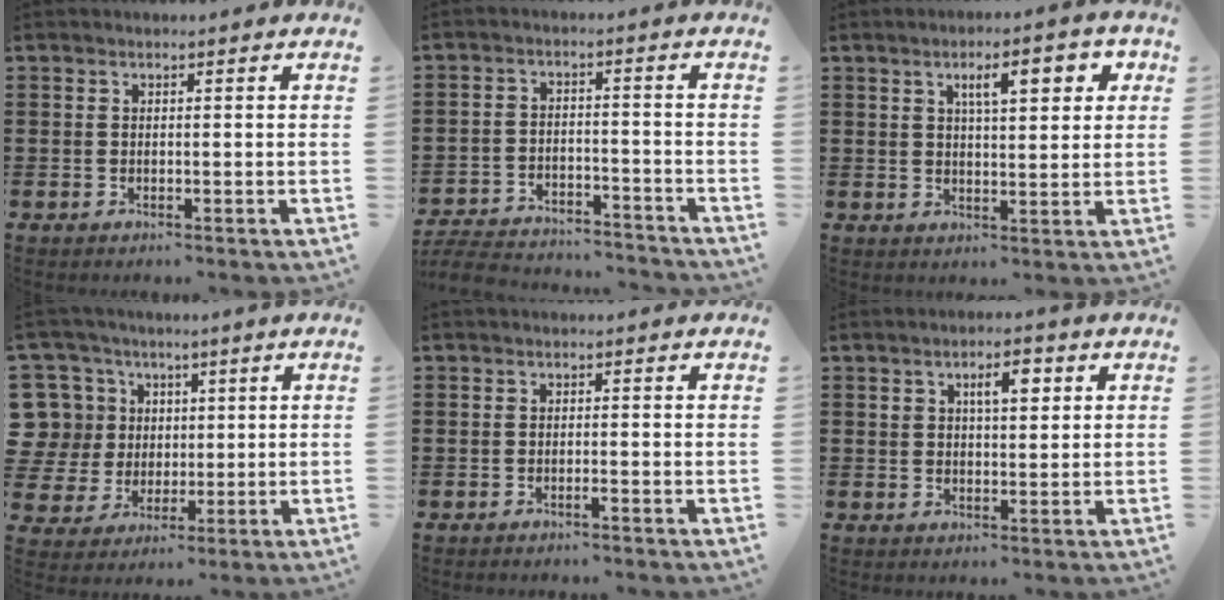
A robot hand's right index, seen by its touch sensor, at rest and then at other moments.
{"total": 5.3, "force": [-5.2, 0.6, 1.1], "torque": [-0.029, 0.001, -0.105]}
{"total": 6.0, "force": [2.4, 1.9, 5.1], "torque": [-0.082, 0.000, 0.033]}
{"total": 10.1, "force": [2.7, 9.4, 2.4], "torque": [-0.108, -0.002, 0.056]}
{"total": 0.8, "force": [-0.5, -0.2, 0.6], "torque": [-0.011, -0.003, -0.008]}
{"total": 4.3, "force": [1.7, 2.0, 3.5], "torque": [-0.050, 0.003, 0.021]}